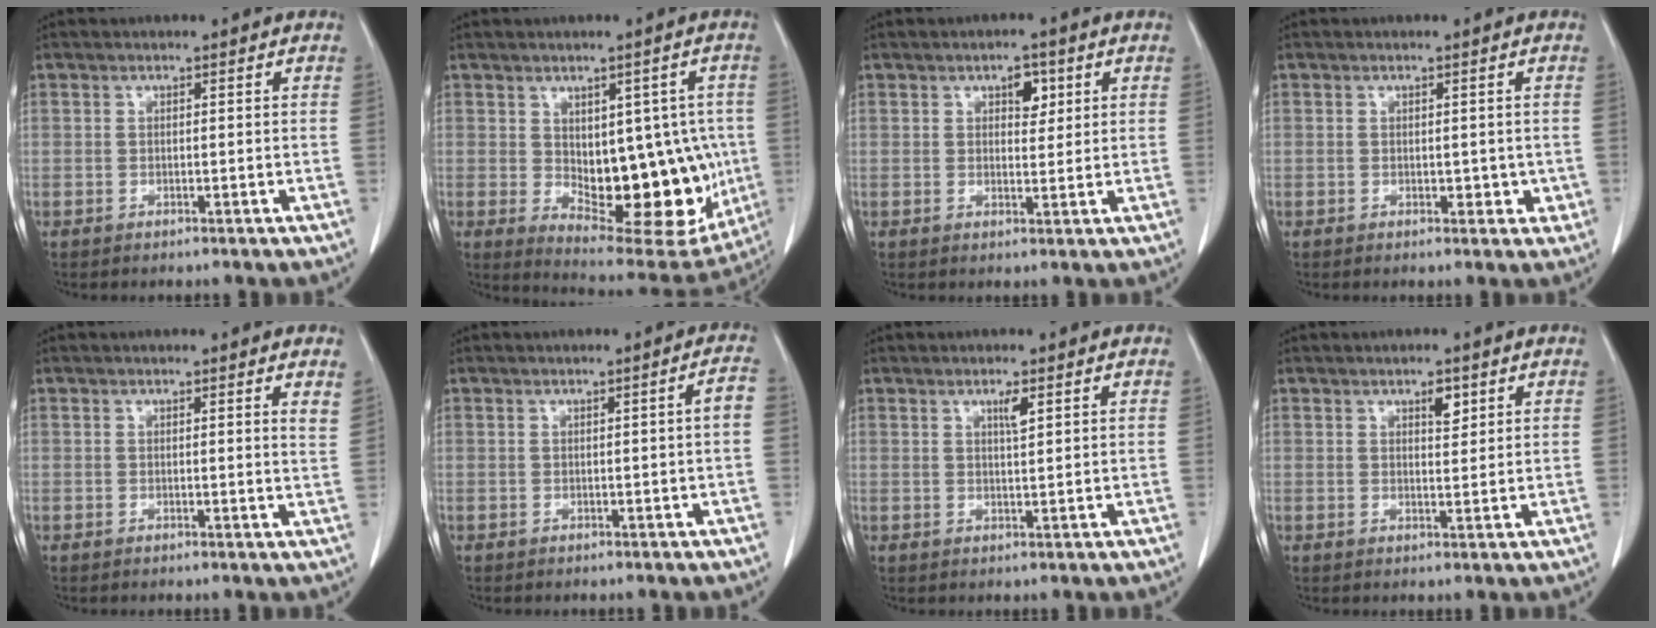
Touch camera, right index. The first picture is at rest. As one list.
[{"total": 16.9, "force": [-1.2, 8.3, 14.7], "torque": [-0.192, 0.000, 0.015]}, {"total": 3.2, "force": [1.5, 1.8, 2.3], "torque": [-0.030, 0.002, 0.022]}, {"total": 2.0, "force": [0.1, 1.6, 1.1], "torque": [-0.006, 0.002, 0.005]}, {"total": 1.7, "force": [1.4, 0.0, 1.0], "torque": [-0.017, -0.007, 0.008]}, {"total": 2.0, "force": [-0.2, -0.1, 2.0], "torque": [-0.023, 0.003, -0.001]}, {"total": 1.9, "force": [1.0, 0.1, 1.7], "torque": [-0.031, -0.003, 0.017]}, {"total": 2.4, "force": [1.4, 0.9, 1.8], "torque": [-0.028, -0.004, 0.022]}]